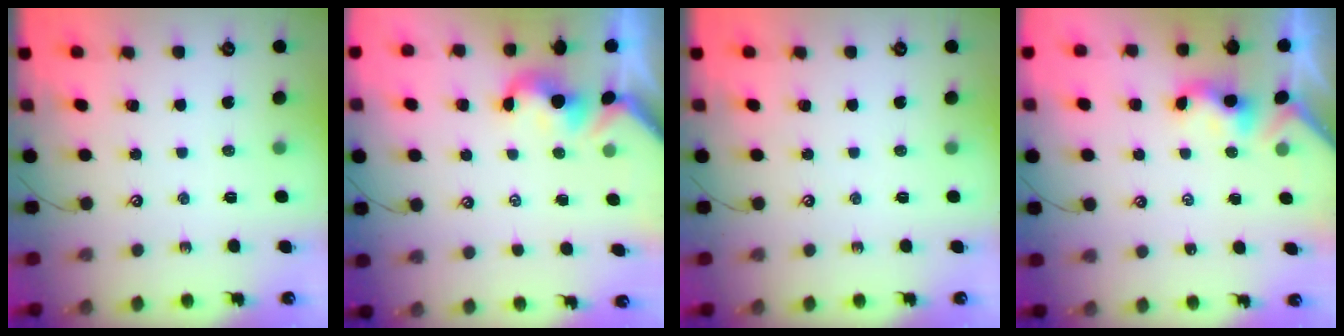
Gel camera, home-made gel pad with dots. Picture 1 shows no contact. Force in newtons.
{"total": 1.1, "press": 1.1, "slide": 0.4}
{"total": 0.0}
{"total": 1.2, "press": 1.1, "slide": 0.3}